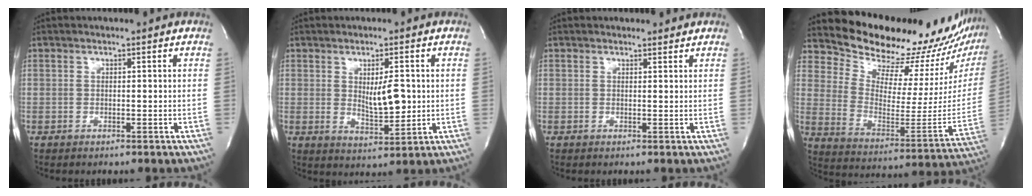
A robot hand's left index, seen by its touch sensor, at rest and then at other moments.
{"total": 5.4, "force": [0.4, 1.7, 5.1], "torque": [-0.083, -0.013, 0.011]}
{"total": 1.2, "force": [1.2, 0.3, -0.3], "torque": [-0.001, -0.006, 0.008]}
{"total": 26.5, "force": [24.8, 4.1, 8.6], "torque": [-0.135, -0.119, 0.329]}